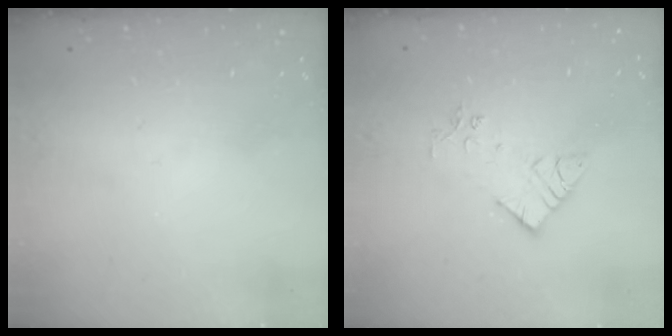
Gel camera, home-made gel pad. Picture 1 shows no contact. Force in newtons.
{"total": 8.8, "press": 8.8, "slide": 0.7}